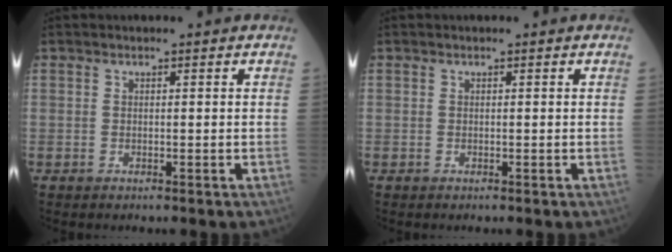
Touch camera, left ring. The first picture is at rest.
{"total": 0.0}